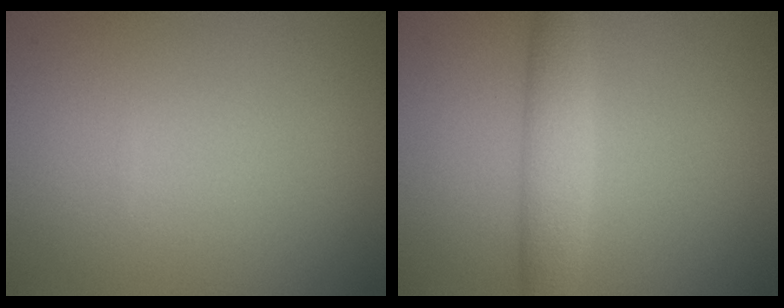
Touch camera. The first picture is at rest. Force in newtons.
{"total": 3.6, "press": 3.6, "slide": 0.0}